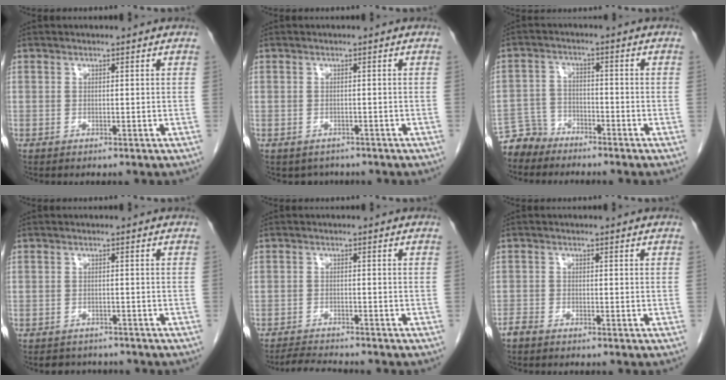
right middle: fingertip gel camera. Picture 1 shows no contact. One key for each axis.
{"total": 2.4, "fx": -1.9, "fy": 1.4, "fz": 0.2, "tx": -0.007, "ty": 0.001, "tz": -0.026}
{"total": 4.3, "fx": -3.9, "fy": 1.7, "fz": -0.6, "tx": 0.012, "ty": -0.001, "tz": -0.079}
{"total": 4.6, "fx": -4.2, "fy": 1.8, "fz": 0.5, "tx": -0.006, "ty": 0.000, "tz": -0.055}
{"total": 4.6, "fx": -4.5, "fy": 0.0, "fz": 1.2, "tx": -0.023, "ty": -0.018, "tz": -0.075}
{"total": 1.5, "fx": -1.3, "fy": 0.3, "fz": 0.5, "tx": -0.013, "ty": -0.001, "tz": -0.025}